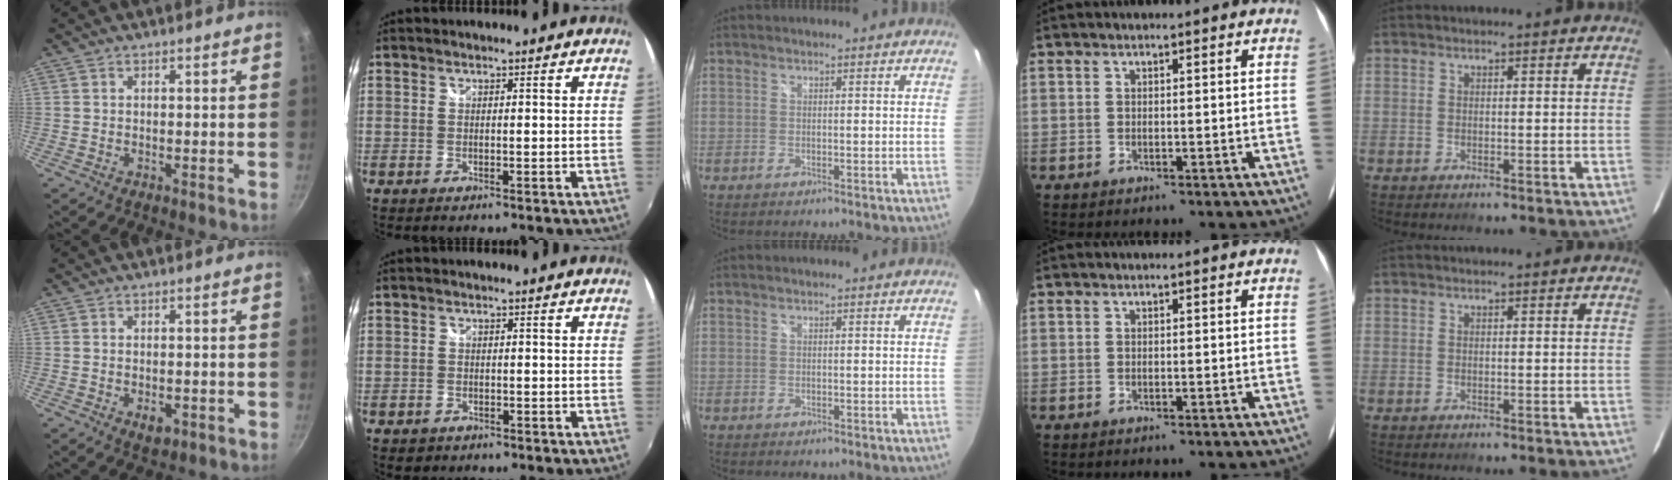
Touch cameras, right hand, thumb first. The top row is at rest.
{"thumb": {"total": 3.0, "force": [-1.0, 1.9, 2.1], "torque": [-0.029, -0.001, -0.011]}, "index": {"total": 2.3, "force": [-1.2, 1.8, 0.6], "torque": [-0.017, -0.002, -0.018]}}